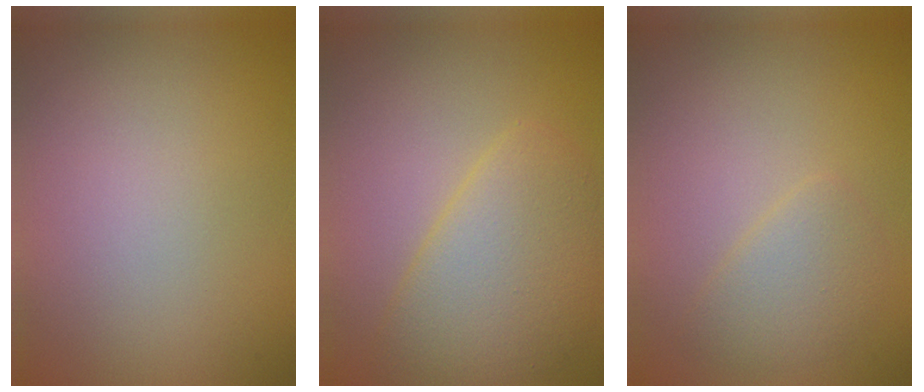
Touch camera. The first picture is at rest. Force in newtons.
{"total": 5.0, "press": 5.0, "slide": 0.2}
{"total": 2.2, "press": 2.1, "slide": 0.1}